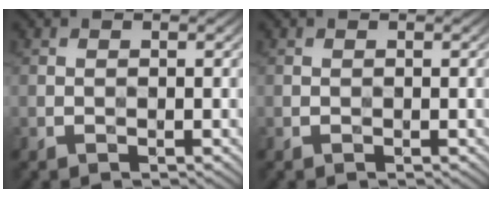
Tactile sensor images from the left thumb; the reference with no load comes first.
{"total": 0.0}